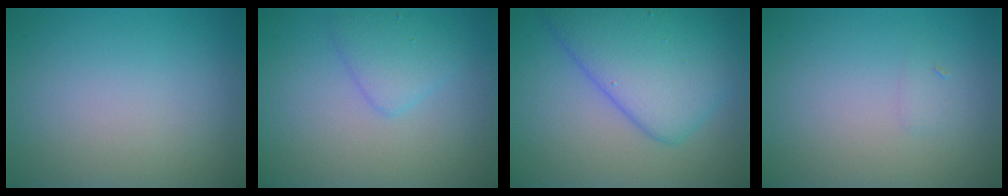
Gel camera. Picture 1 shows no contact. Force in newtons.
{"total": 2.6, "press": 2.6, "slide": 0.0}
{"total": 8.1, "press": 8.1, "slide": 0.1}
{"total": 0.7, "press": 0.7, "slide": 0.0}